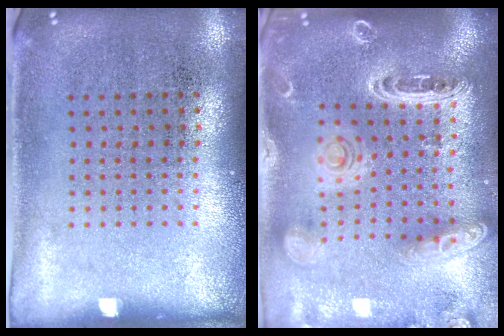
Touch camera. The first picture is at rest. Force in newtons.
{"total": 2.3, "press": 2.1, "slide": 0.9}